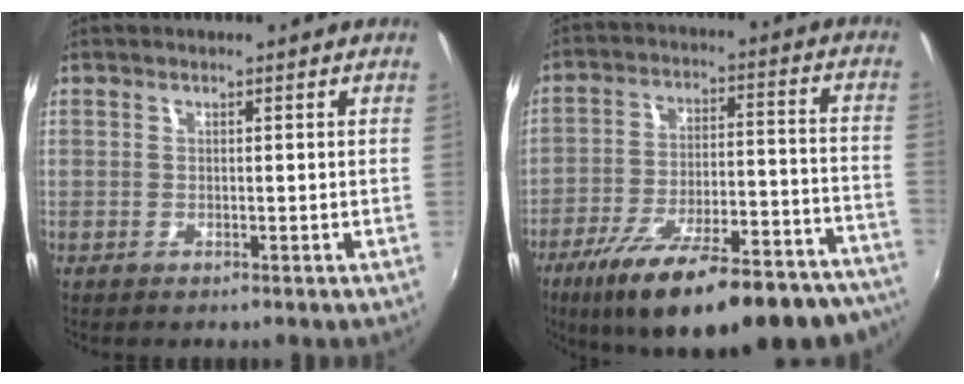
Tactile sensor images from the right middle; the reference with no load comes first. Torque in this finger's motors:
{"motor_torque": [1.43, -0.71, 0.46, 0.21]}